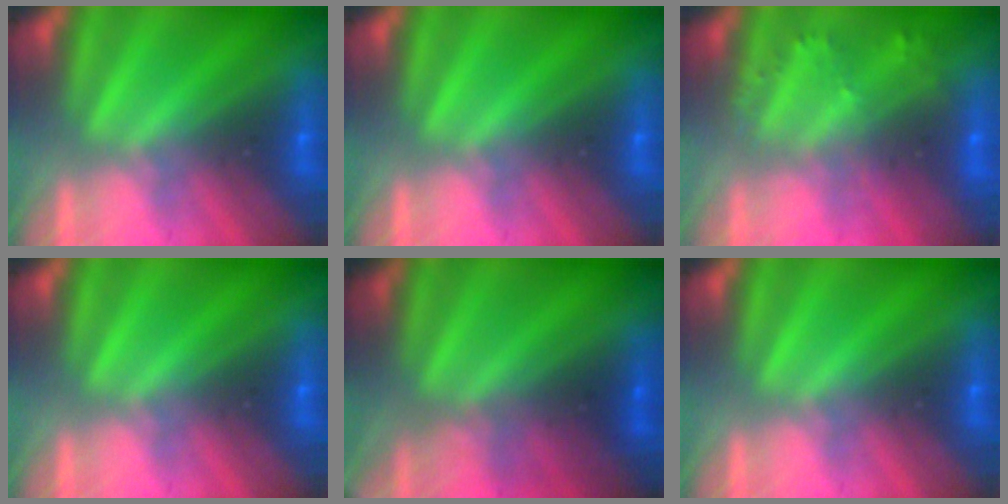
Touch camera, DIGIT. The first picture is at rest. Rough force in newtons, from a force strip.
{"total": 0.0}
{"total": 2.3}
{"total": 0.0}
{"total": 2.8}
{"total": 0.0}